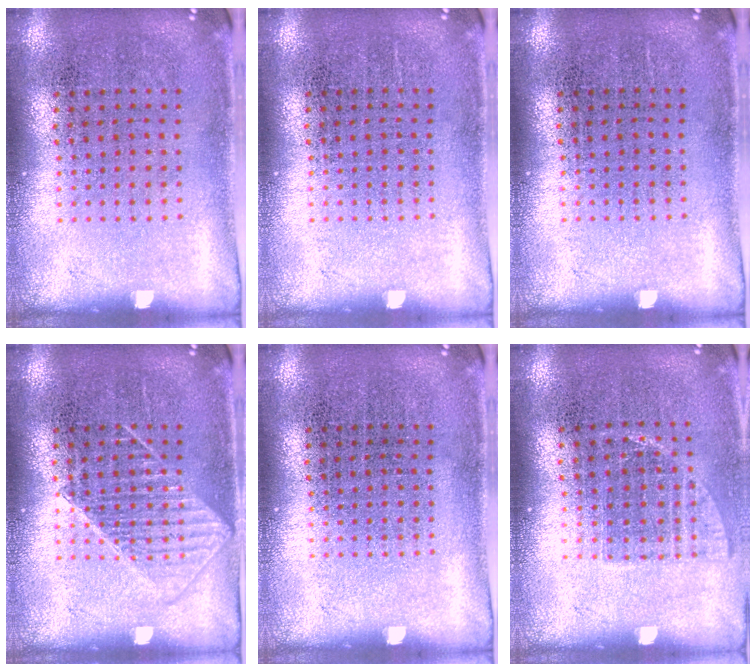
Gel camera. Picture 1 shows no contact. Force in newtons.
{"total": 0.0}
{"total": 0.0}
{"total": 1.7, "press": 1.7, "slide": 0.3}
{"total": 0.0}
{"total": 1.0, "press": 0.8, "slide": 0.5}